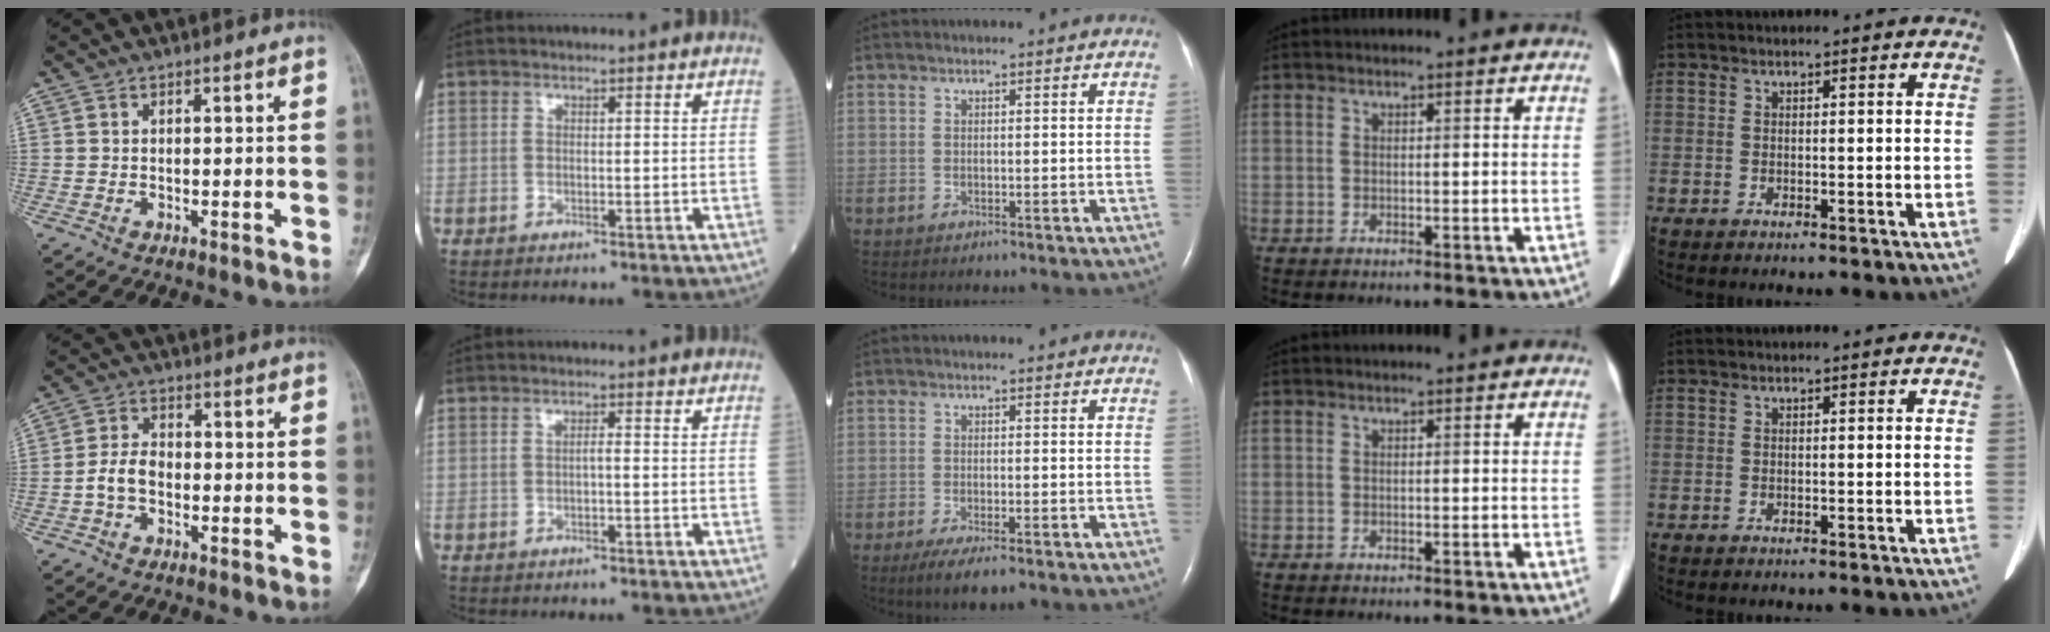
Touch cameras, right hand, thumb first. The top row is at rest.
{"thumb": {"total": 4.8, "force": [-1.4, 3.1, 3.3], "torque": [-0.063, 0.019, -0.032]}, "index": {"total": 0.8, "force": [-0.2, 0.0, 0.7], "torque": [-0.011, 0.002, -0.005]}, "middle": {"total": 4.7, "force": [-3.2, 0.8, 3.4], "torque": [-0.060, -0.013, -0.047]}}